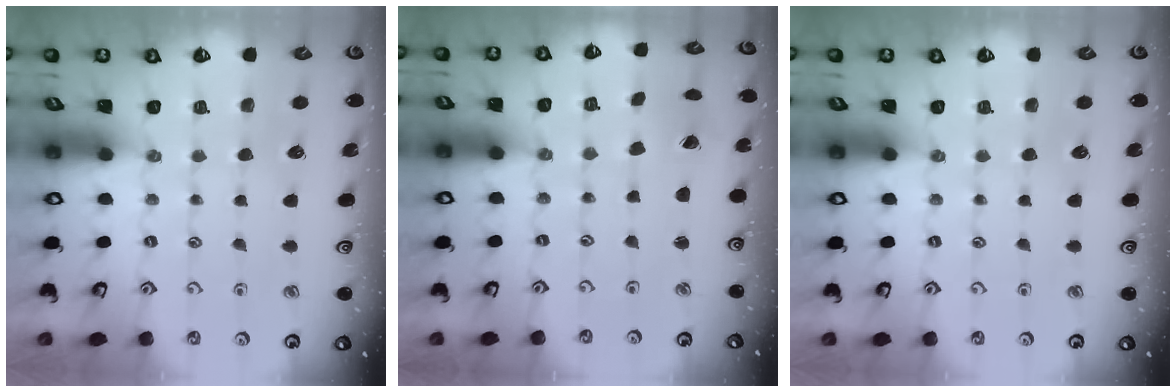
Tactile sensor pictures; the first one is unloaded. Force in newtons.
{"total": 0.6, "press": 0.3, "slide": 0.5}
{"total": 0.0}